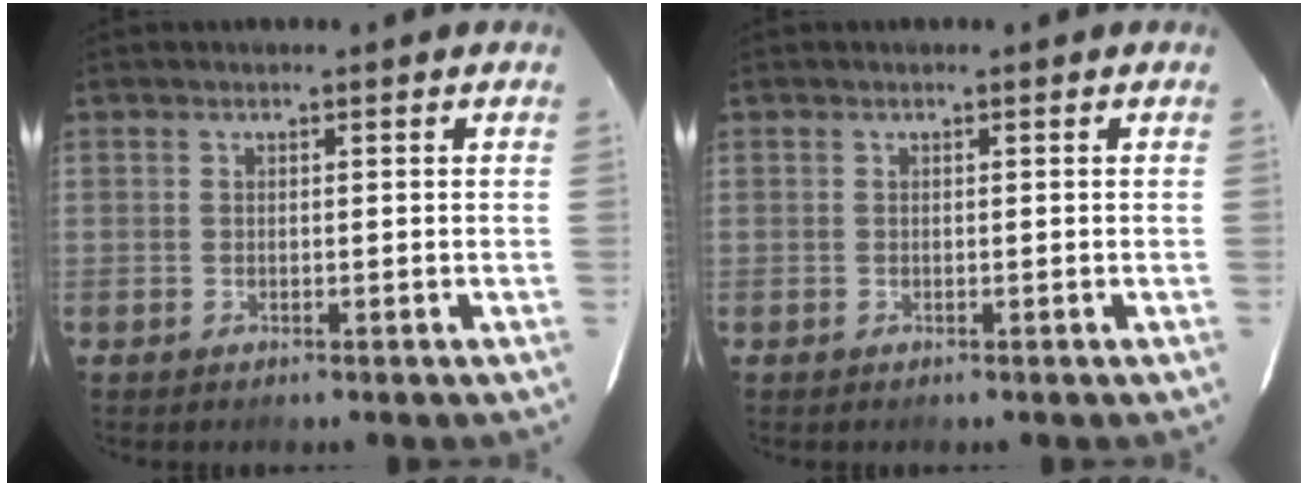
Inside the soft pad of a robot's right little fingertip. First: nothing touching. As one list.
[{"total": 0.0}]